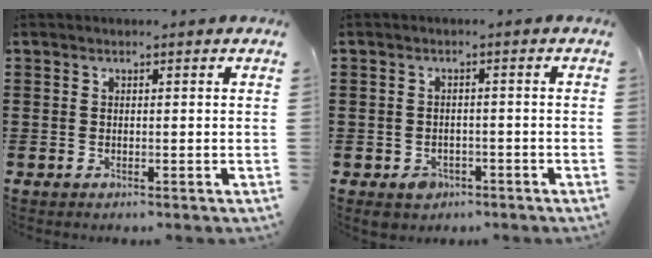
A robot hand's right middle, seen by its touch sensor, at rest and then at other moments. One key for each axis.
{"total": 2.0, "fx": -1.4, "fy": 1.3, "fz": 0.5, "tx": -0.015, "ty": 0.001, "tz": -0.030}